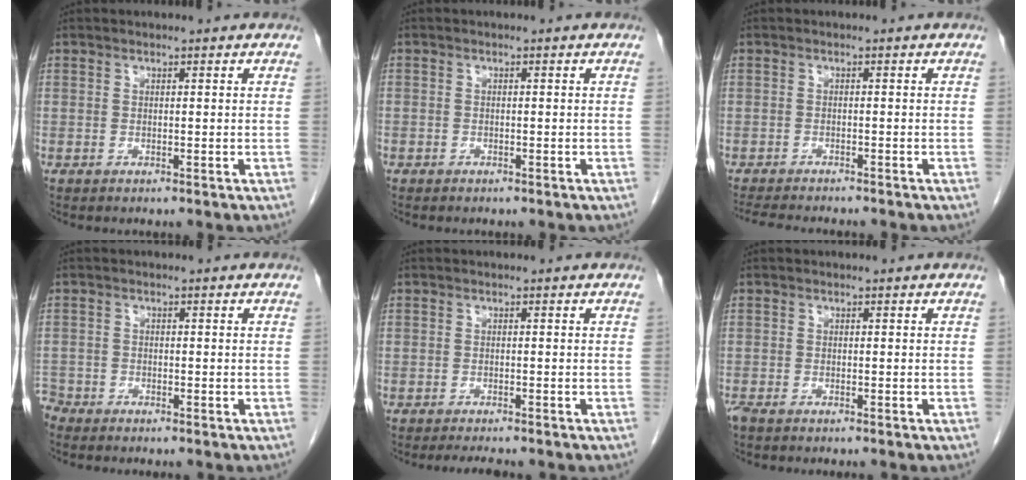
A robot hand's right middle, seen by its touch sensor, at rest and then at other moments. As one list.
[{"total": 0.7, "force": [-0.5, 0.4, 0.1], "torque": [-0.006, 0.004, -0.009]}, {"total": 8.3, "force": [-7.5, 1.0, 3.5], "torque": [-0.051, -0.011, -0.109]}, {"total": 2.1, "force": [-2.1, 0.5, -0.1], "torque": [0.005, -0.005, -0.040]}, {"total": 3.1, "force": [-2.8, 0.3, 1.4], "torque": [-0.019, -0.006, -0.038]}, {"total": 1.5, "force": [-1.3, 0.2, 0.7], "torque": [-0.017, -0.004, -0.022]}]